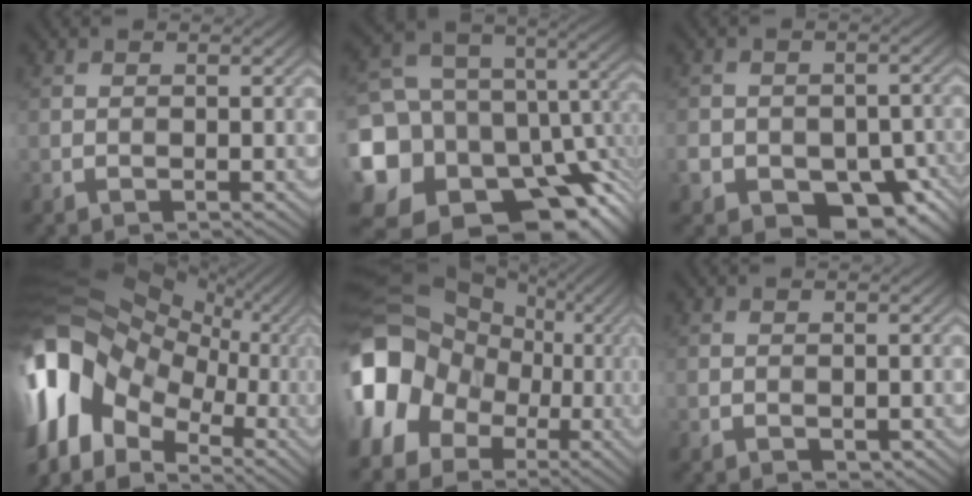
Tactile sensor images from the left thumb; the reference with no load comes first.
{"total": 20.2, "force": [-9.0, 15.0, 10.1], "torque": [-0.237, -0.015, -0.107]}
{"total": 12.1, "force": [-6.5, 8.2, 6.1], "torque": [-0.104, -0.034, -0.095]}
{"total": 18.0, "force": [-2.8, 13.4, 11.6], "torque": [-0.272, -0.006, -0.051]}
{"total": 16.8, "force": [-3.1, 14.4, 8.0], "torque": [-0.219, -0.004, -0.080]}
{"total": 0.7, "force": [-0.2, 0.5, 0.5], "torque": [-0.008, -0.004, -0.001]}